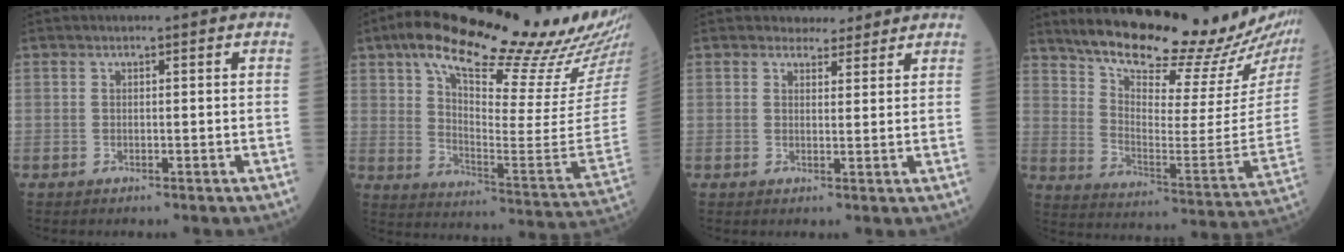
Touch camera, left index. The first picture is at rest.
{"total": 30.0, "force": [24.5, 2.6, 17.1], "torque": [-0.272, -0.058, 0.324]}
{"total": 3.1, "force": [2.8, 1.3, 0.2], "torque": [-0.004, 0.002, 0.037]}
{"total": 23.3, "force": [21.2, 3.3, 9.2], "torque": [-0.148, -0.077, 0.292]}